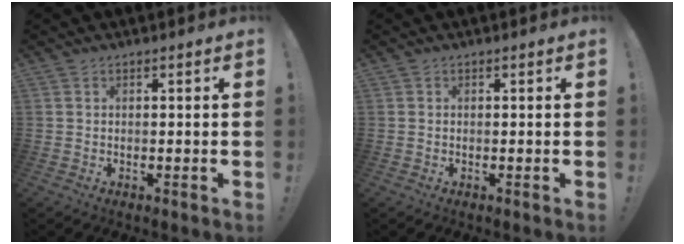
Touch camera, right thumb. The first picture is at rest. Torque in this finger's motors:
{"motor_torque": [0.15, 0.03, 0.12, -0.04, -0.02]}